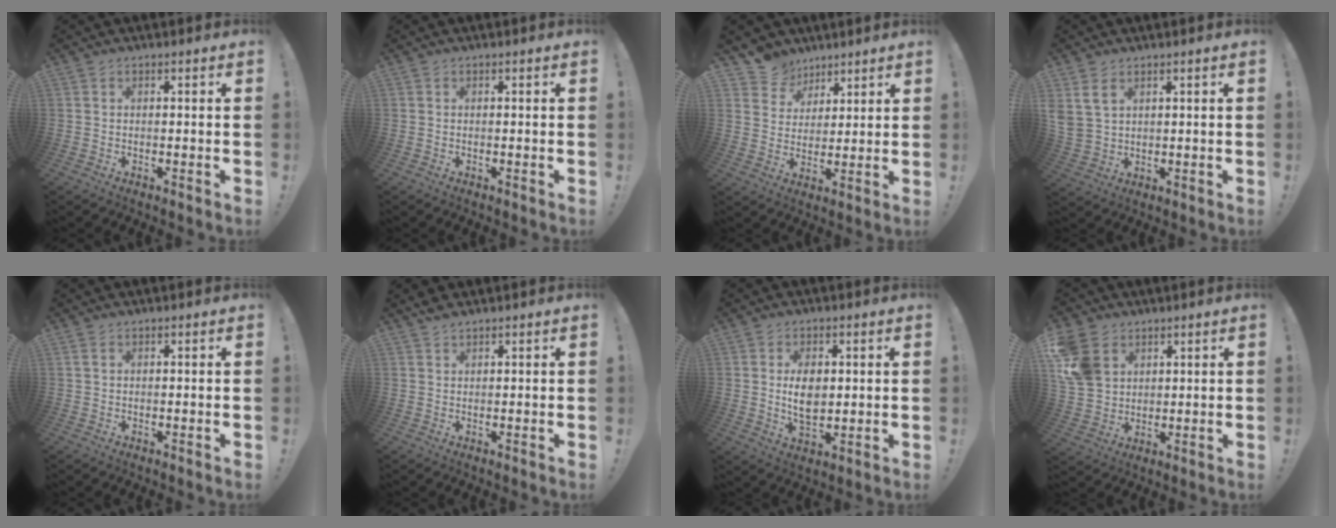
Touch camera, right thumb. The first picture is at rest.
{"total": 0.0}
{"total": 7.5, "force": [5.0, 5.6, 0.4], "torque": [-0.016, -0.043, 0.102]}
{"total": 6.1, "force": [3.4, 3.8, 3.4], "torque": [-0.062, -0.010, 0.068]}
{"total": 1.1, "force": [0.5, 0.6, 0.7], "torque": [-0.015, 0.003, 0.009]}
{"total": 1.6, "force": [1.3, 0.3, 0.7], "torque": [-0.012, -0.006, 0.025]}
{"total": 7.7, "force": [1.0, 4.8, 5.9], "torque": [-0.102, -0.007, 0.013]}
{"total": 11.8, "force": [5.1, 9.1, 5.4], "torque": [-0.105, -0.017, 0.106]}